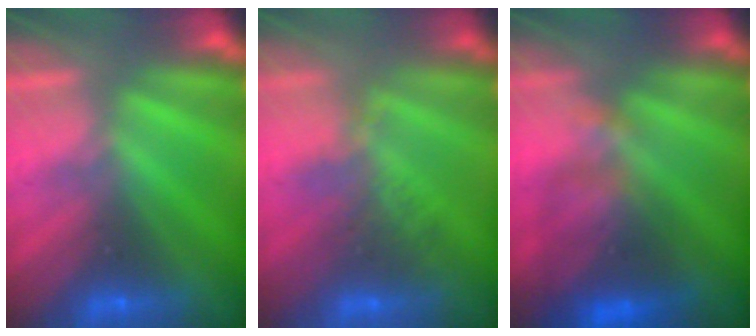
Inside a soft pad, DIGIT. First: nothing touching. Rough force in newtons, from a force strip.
{"total": 2.4}
{"total": 4.5}